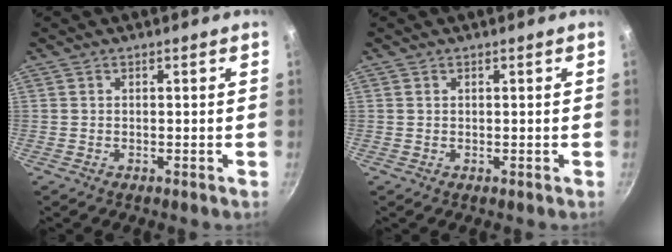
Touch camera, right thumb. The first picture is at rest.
{"total": 0.0}